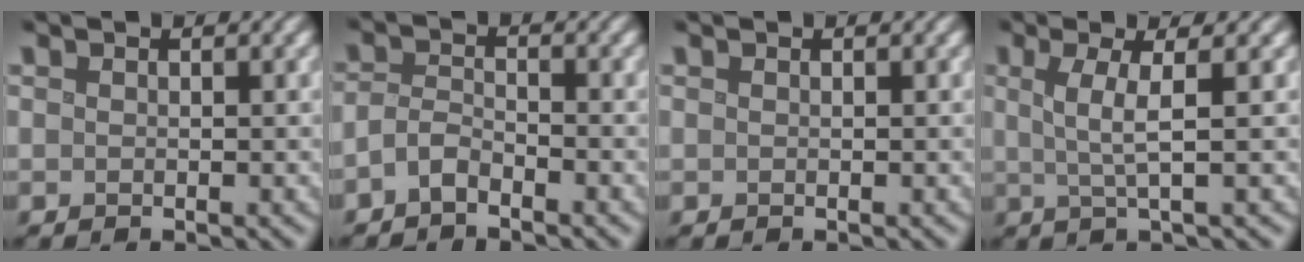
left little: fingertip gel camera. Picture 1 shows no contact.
{"total": 2.1, "force": [-1.5, 0.7, 1.3], "torque": [-0.028, 0.004, -0.037]}
{"total": 0.0}
{"total": 3.4, "force": [0.7, 0.6, 3.3], "torque": [-0.062, 0.001, 0.012]}